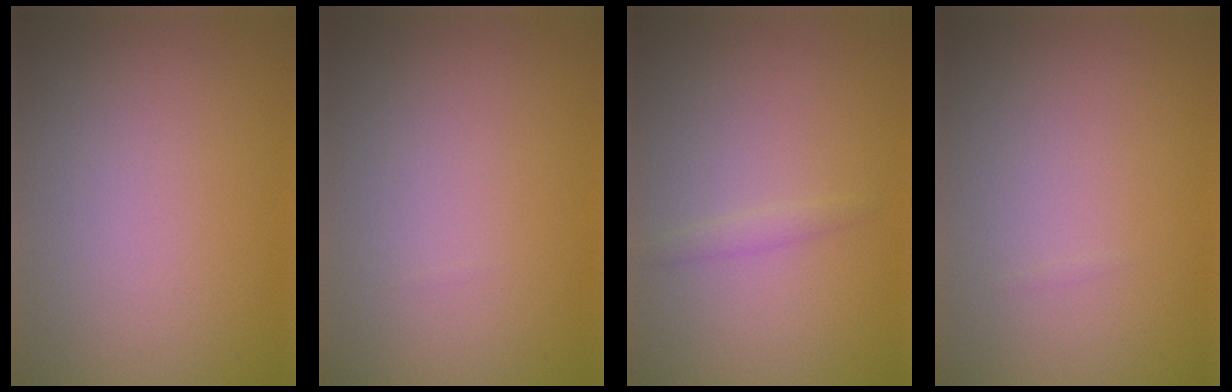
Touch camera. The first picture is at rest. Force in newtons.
{"total": 0.0}
{"total": 0.9, "press": 0.9, "slide": 0.0}
{"total": 0.0}